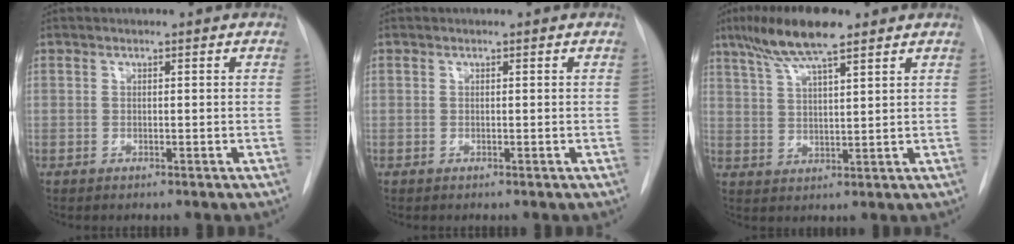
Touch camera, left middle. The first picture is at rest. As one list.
[{"total": 0.0}, {"total": 9.7, "force": [6.8, 1.3, 6.8], "torque": [-0.136, 0.014, 0.121]}]